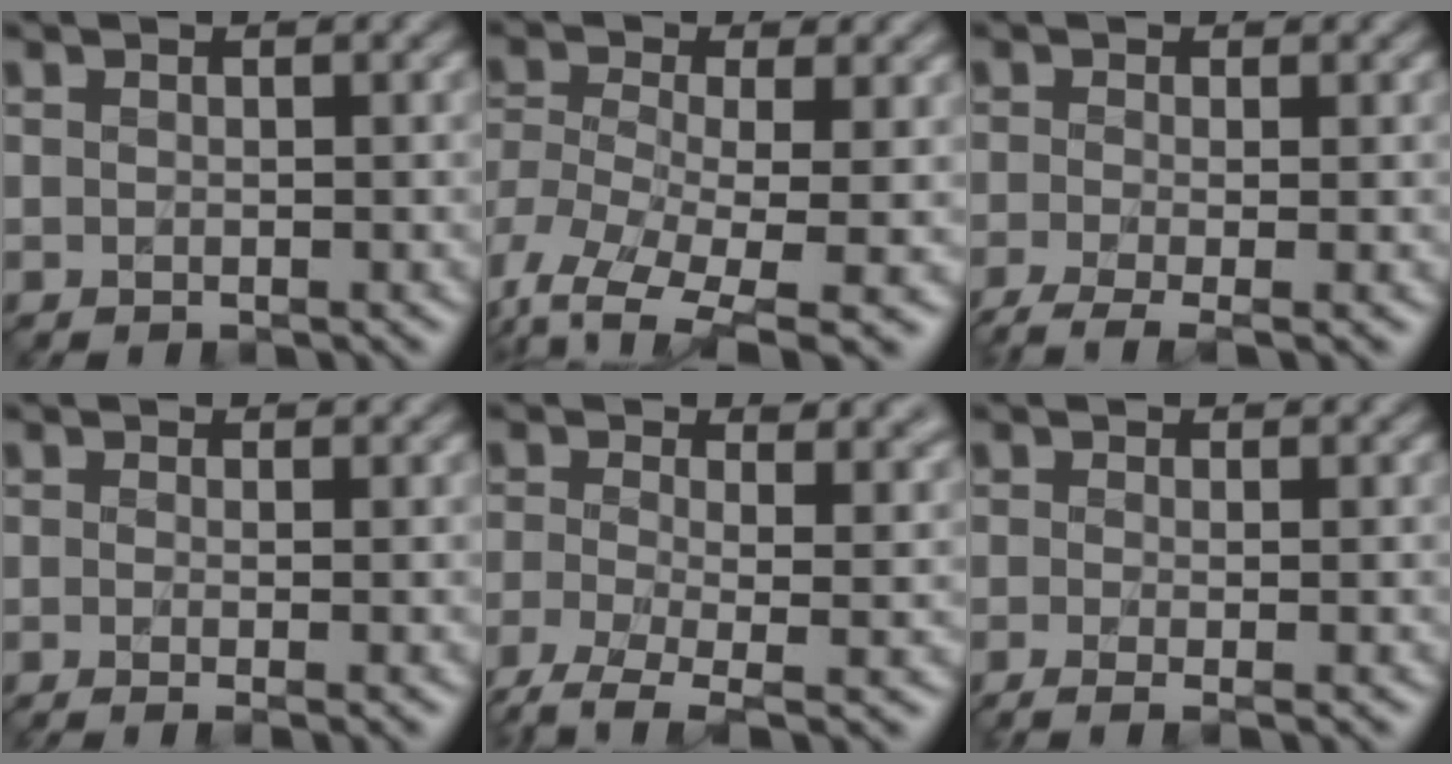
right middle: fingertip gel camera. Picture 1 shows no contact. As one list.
[{"total": 8.4, "force": [-3.7, 4.2, 6.3], "torque": [-0.133, -0.017, -0.056]}, {"total": 4.5, "force": [-2.1, 1.5, 3.7], "torque": [-0.060, -0.014, -0.044]}, {"total": 3.1, "force": [-0.1, 1.4, 2.8], "torque": [-0.033, -0.002, -0.018]}, {"total": 8.1, "force": [-2.3, 3.6, 6.9], "torque": [-0.133, -0.017, -0.046]}, {"total": 2.9, "force": [-0.7, 1.1, 2.6], "torque": [-0.032, -0.009, -0.018]}]